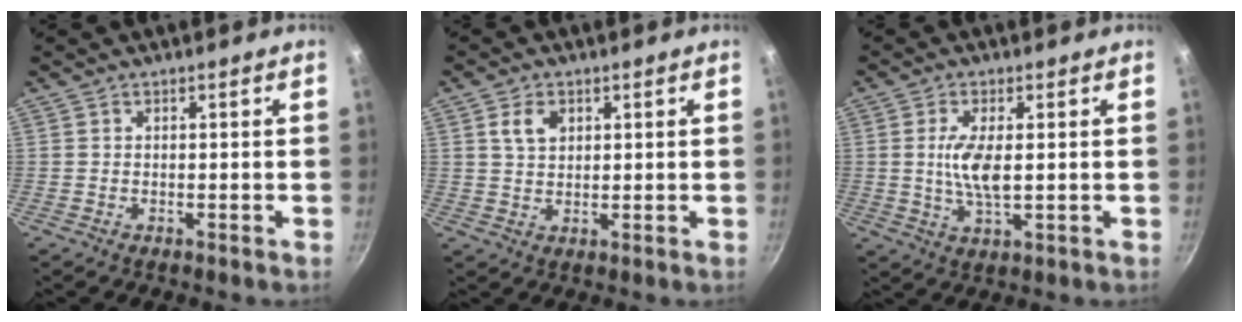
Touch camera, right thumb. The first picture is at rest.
{"total": 4.4, "force": [1.6, 3.0, 2.7], "torque": [-0.037, -0.003, 0.031]}
{"total": 6.9, "force": [0.5, 2.5, 6.4], "torque": [-0.132, -0.005, 0.011]}